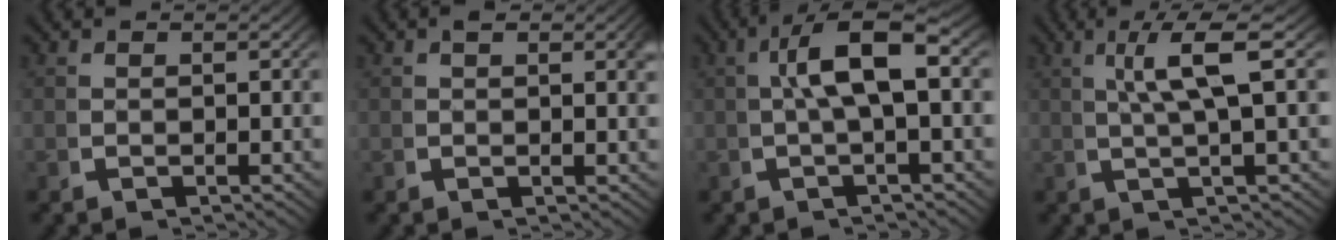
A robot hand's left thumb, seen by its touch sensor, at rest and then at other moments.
{"total": 1.3, "force": [0.6, 0.3, 1.1], "torque": [-0.011, 0.000, 0.007]}
{"total": 6.7, "force": [1.0, 2.4, 6.2], "torque": [-0.107, 0.014, 0.005]}
{"total": 5.7, "force": [2.0, 1.1, 5.2], "torque": [-0.085, 0.012, 0.025]}